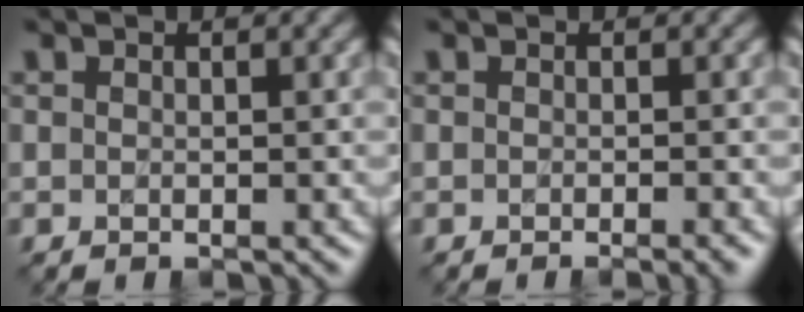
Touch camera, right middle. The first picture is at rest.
{"total": 1.8, "force": [-0.8, 0.4, 1.5], "torque": [-0.014, -0.004, -0.012]}